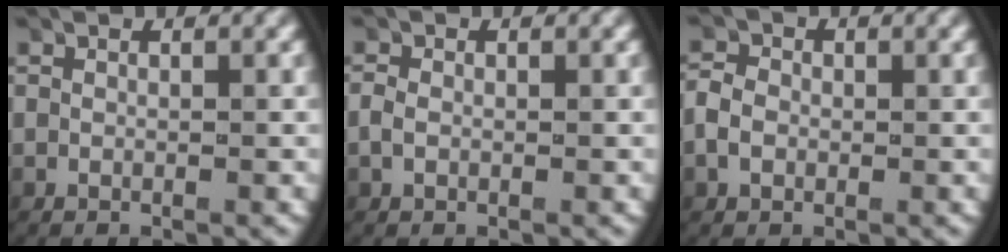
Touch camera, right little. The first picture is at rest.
{"total": 1.0, "force": [-0.2, 0.8, 0.6], "torque": [-0.017, 0.002, -0.004]}
{"total": 2.0, "force": [-0.3, 1.7, 0.9], "torque": [-0.025, 0.003, -0.009]}